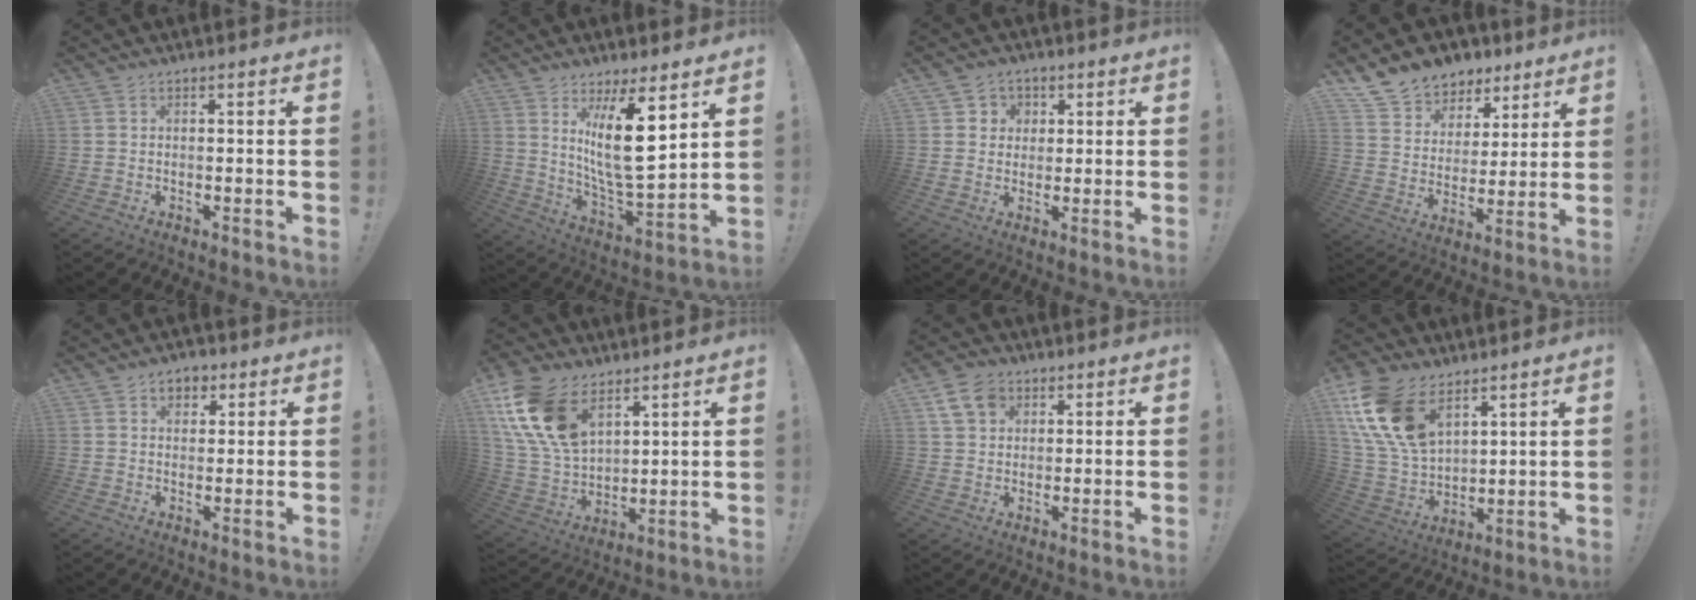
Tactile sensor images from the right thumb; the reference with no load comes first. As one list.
[{"total": 16.2, "force": [6.7, 3.9, 14.2], "torque": [-0.257, -0.049, 0.104]}, {"total": 4.6, "force": [1.0, 4.4, 0.6], "torque": [-0.004, -0.007, 0.018]}, {"total": 11.3, "force": [8.2, 7.5, 2.3], "torque": [-0.041, -0.061, 0.158]}, {"total": 4.9, "force": [2.2, 3.8, 2.2], "torque": [-0.022, -0.003, 0.036]}, {"total": 18.6, "force": [10.1, 11.0, 11.0], "torque": [-0.234, -0.052, 0.191]}, {"total": 8.3, "force": [4.1, 6.2, 3.8], "torque": [-0.069, -0.007, 0.082]}, {"total": 18.3, "force": [10.3, 10.6, 10.9], "torque": [-0.232, -0.055, 0.195]}]